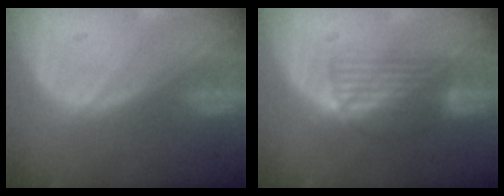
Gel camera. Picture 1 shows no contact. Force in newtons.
{"total": 6.6, "press": 5.7, "slide": 3.4}